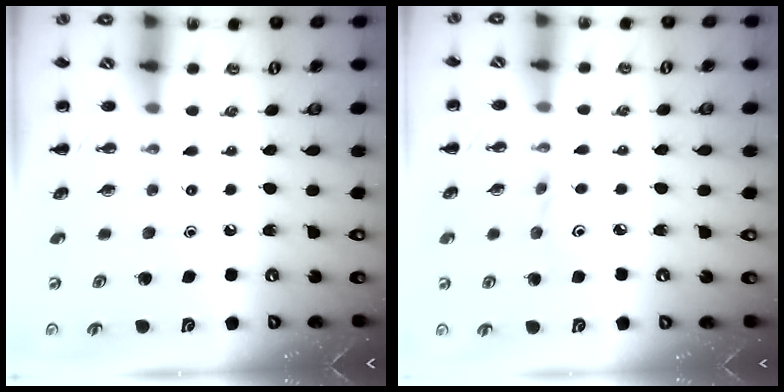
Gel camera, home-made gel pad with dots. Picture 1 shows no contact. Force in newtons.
{"total": 4.0, "press": 3.7, "slide": 1.6}